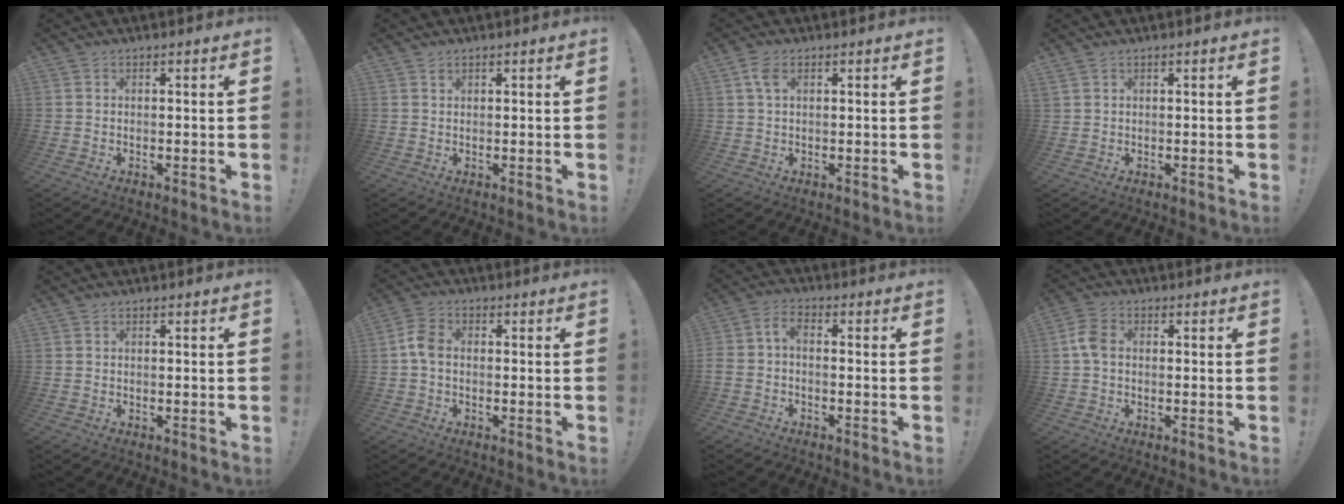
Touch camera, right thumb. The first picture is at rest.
{"total": 0.7, "force": [0.6, 0.3, 0.3], "torque": [-0.002, -0.003, 0.011]}
{"total": 3.7, "force": [1.3, 1.8, 3.0], "torque": [-0.058, 0.003, 0.022]}
{"total": 0.9, "force": [0.6, 0.5, 0.4], "torque": [-0.015, 0.002, 0.013]}
{"total": 0.0}
{"total": 5.5, "force": [-0.4, 3.5, 4.1], "torque": [-0.089, 0.015, -0.005]}
{"total": 3.8, "force": [-1.2, 1.8, 3.1], "torque": [-0.084, -0.004, -0.027]}
{"total": 5.6, "force": [0.2, 3.8, 4.1], "torque": [-0.092, 0.013, 0.006]}